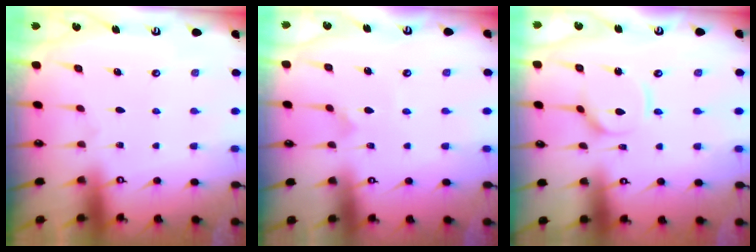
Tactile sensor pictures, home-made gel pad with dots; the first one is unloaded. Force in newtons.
{"total": 5.6, "press": 5.6, "slide": 0.3}
{"total": 6.3, "press": 6.2, "slide": 0.5}